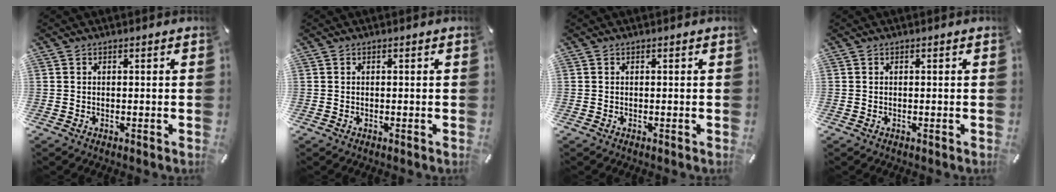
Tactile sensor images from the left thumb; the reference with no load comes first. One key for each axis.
{"total": 0.0}
{"total": 0.0}
{"total": 0.0}